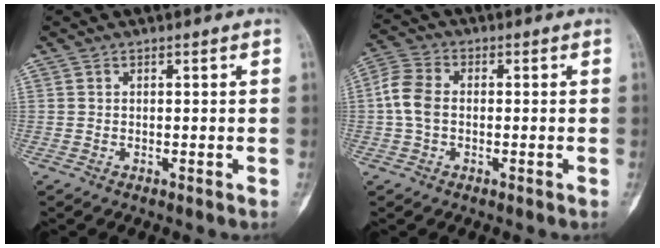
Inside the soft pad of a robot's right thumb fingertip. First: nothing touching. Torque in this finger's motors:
{"motor_torque": [1.03, 0.54, 0.48, -0.47, 0.01]}